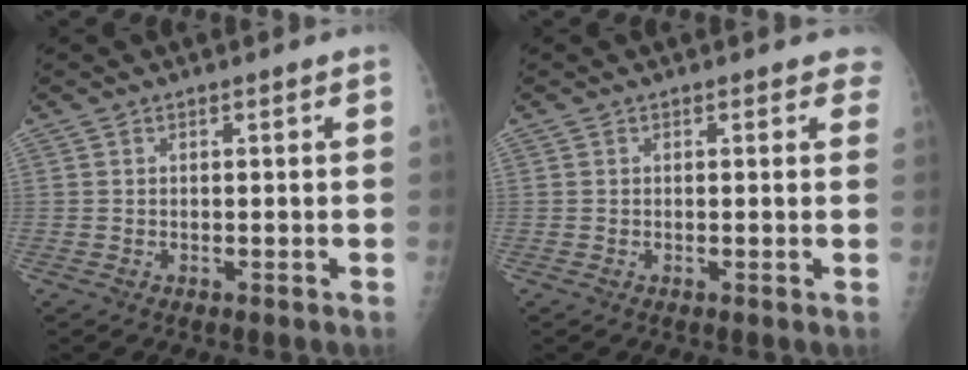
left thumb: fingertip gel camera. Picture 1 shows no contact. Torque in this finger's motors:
{"motor_torque": [2.58, 1.80, 0.17, -0.28, 0.02]}